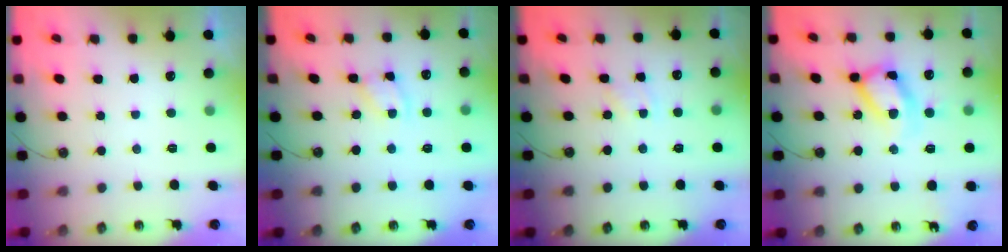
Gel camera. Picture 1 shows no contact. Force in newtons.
{"total": 2.9, "press": 2.9, "slide": 0.4}
{"total": 1.5, "press": 1.5, "slide": 0.3}
{"total": 14.9, "press": 14.8, "slide": 1.3}